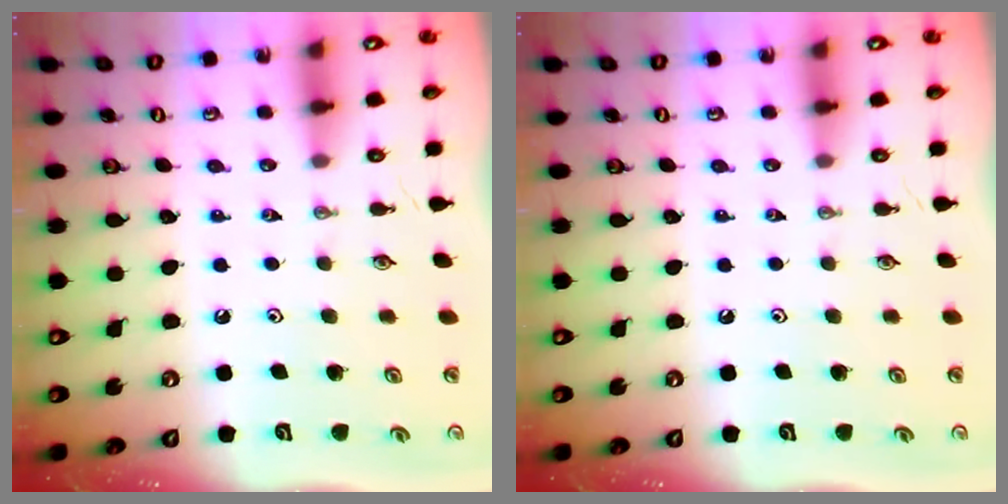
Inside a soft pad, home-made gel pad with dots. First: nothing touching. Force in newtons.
{"total": 0.0}